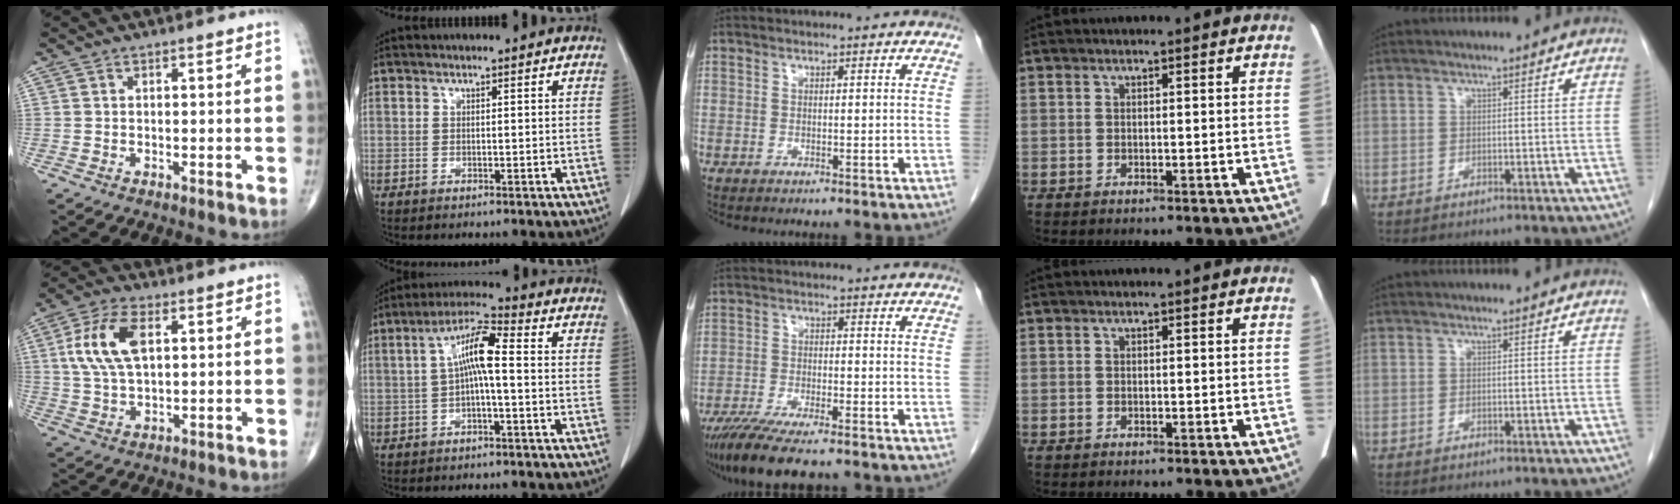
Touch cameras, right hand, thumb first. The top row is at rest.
{"thumb": {"total": 10.9, "force": [2.8, 5.5, 9.0], "torque": [-0.185, 0.004, 0.054]}, "index": {"total": 7.2, "force": [0.2, 1.1, 7.1], "torque": [-0.135, 0.024, 0.001]}, "middle": {"total": 11.1, "force": [-9.0, 1.5, 6.4], "torque": [-0.100, -0.024, -0.145]}}